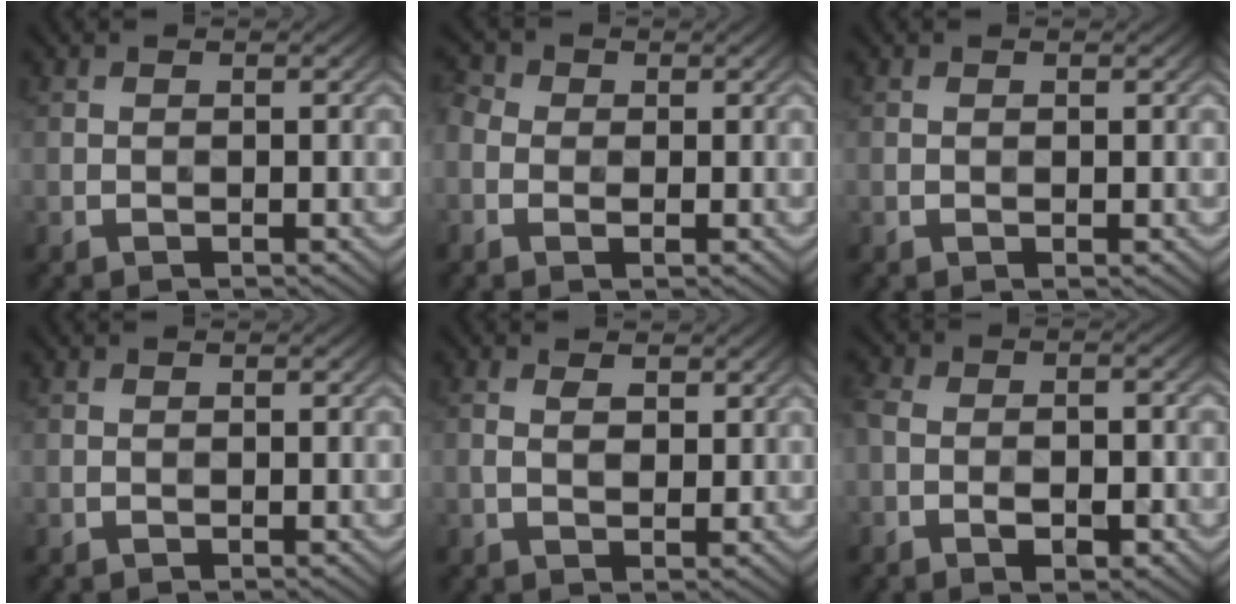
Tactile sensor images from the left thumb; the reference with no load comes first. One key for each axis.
{"total": 3.4, "fx": -0.4, "fy": 2.7, "fz": 1.9, "tx": -0.049, "ty": 0.000, "tz": -0.011}
{"total": 0.0}
{"total": 0.0}
{"total": 2.7, "fx": 0.9, "fy": 1.5, "fz": 2.0, "tx": -0.042, "ty": -0.002, "tz": 0.017}
{"total": 6.8, "fx": -2.3, "fy": 3.9, "fz": 5.1, "tx": -0.083, "ty": -0.004, "tz": -0.037}